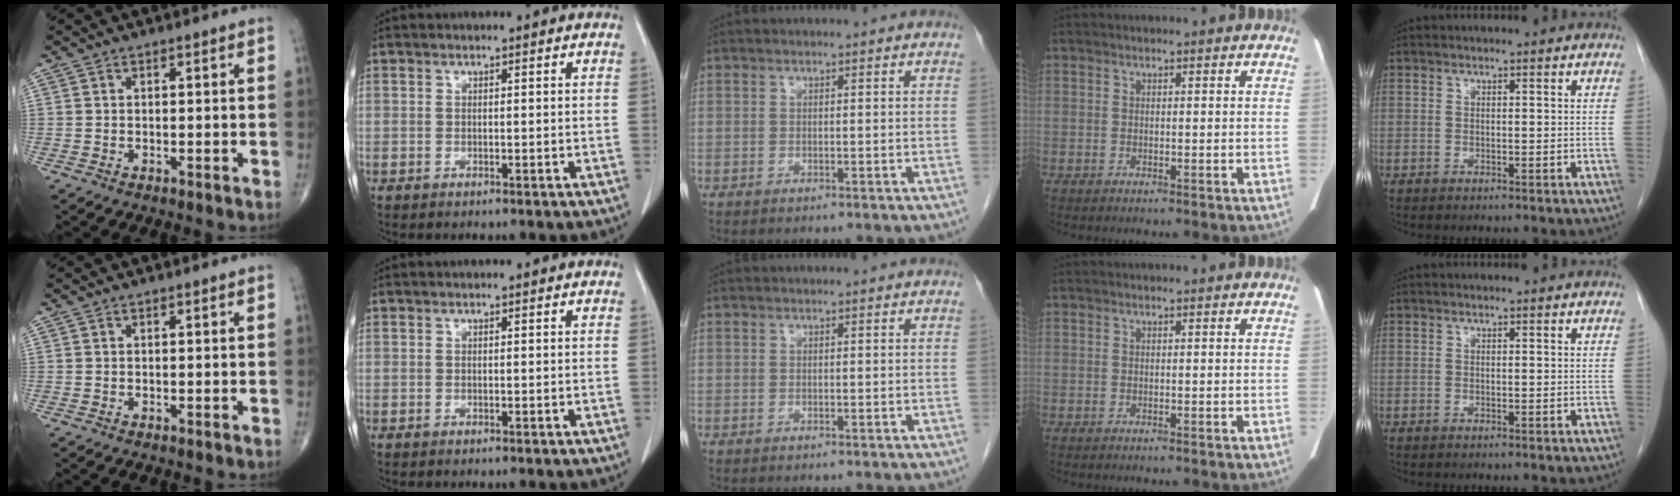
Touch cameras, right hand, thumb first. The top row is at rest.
{}